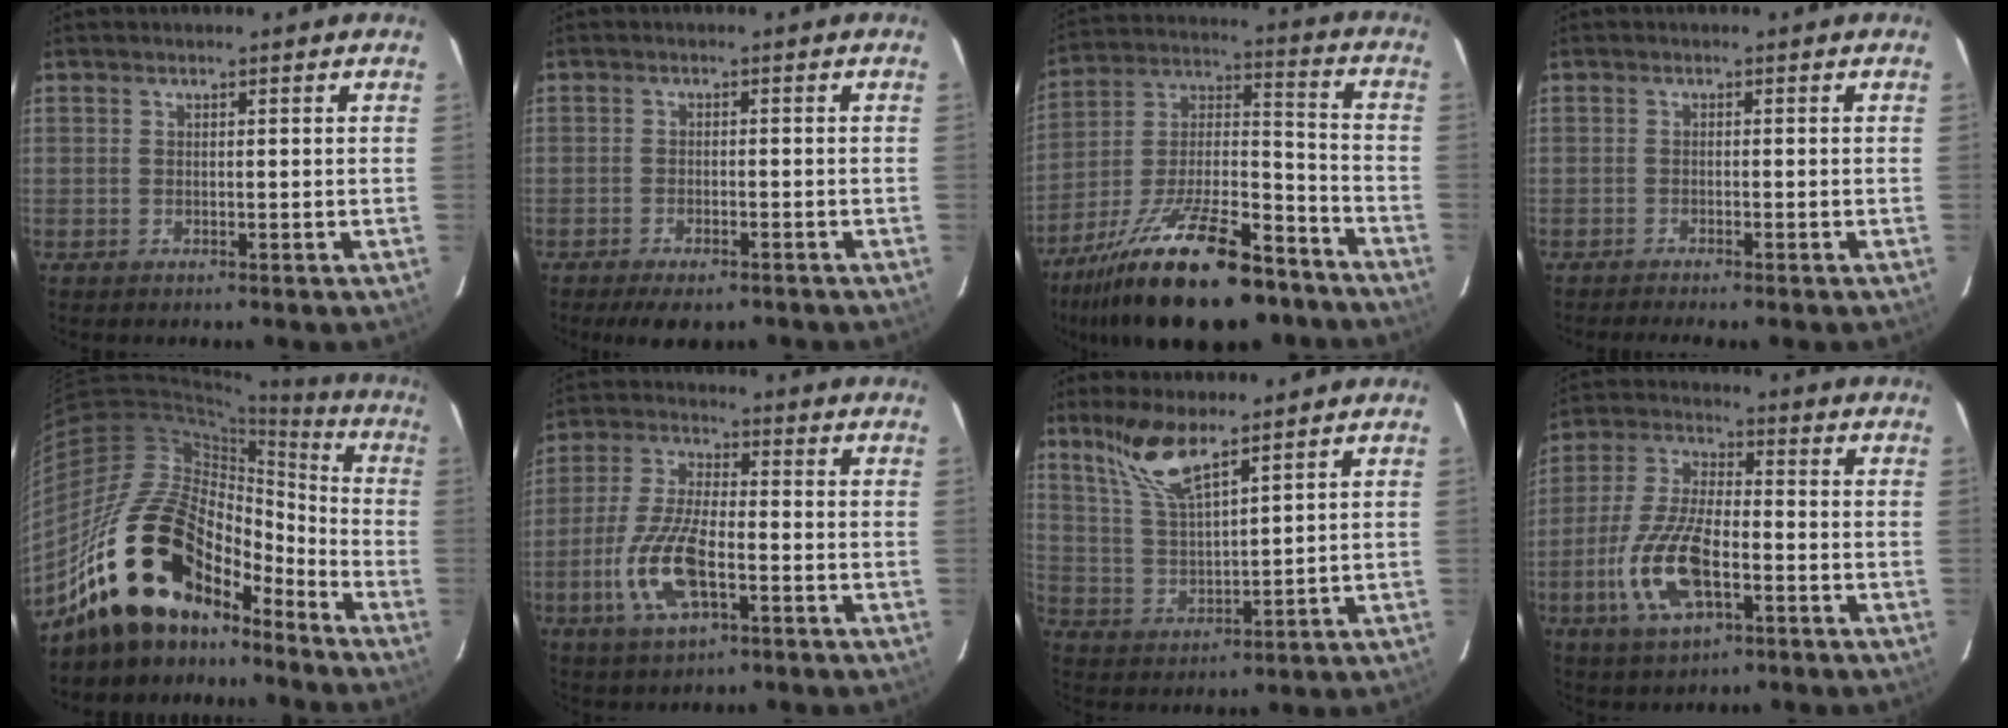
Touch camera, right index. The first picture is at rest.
{"total": 6.9, "force": [-5.3, 2.4, 3.8], "torque": [-0.088, -0.019, -0.081]}
{"total": 26.4, "force": [-18.4, 9.1, 16.6], "torque": [-0.302, -0.010, -0.285]}
{"total": 2.8, "force": [-2.4, -0.1, 1.3], "torque": [-0.034, -0.007, -0.038]}
{"total": 23.6, "force": [-16.9, 12.2, 11.1], "torque": [-0.210, 0.024, -0.285]}
{"total": 12.6, "force": [-4.3, 4.8, 10.8], "torque": [-0.233, -0.005, -0.082]}
{"total": 9.3, "force": [6.8, 1.7, 6.1], "torque": [-0.122, 0.004, 0.147]}
{"total": 14.2, "force": [-4.9, 5.8, 12.0], "torque": [-0.260, -0.005, -0.091]}